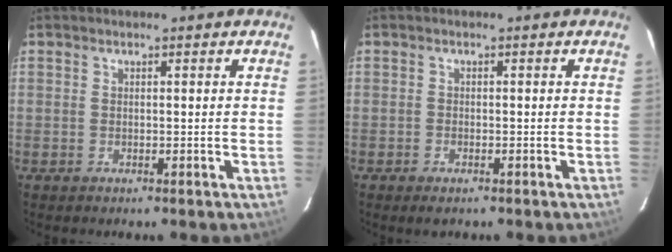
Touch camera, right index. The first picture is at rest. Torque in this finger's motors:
{"motor_torque": [0.25, -0.06, 0.00, 0.00]}